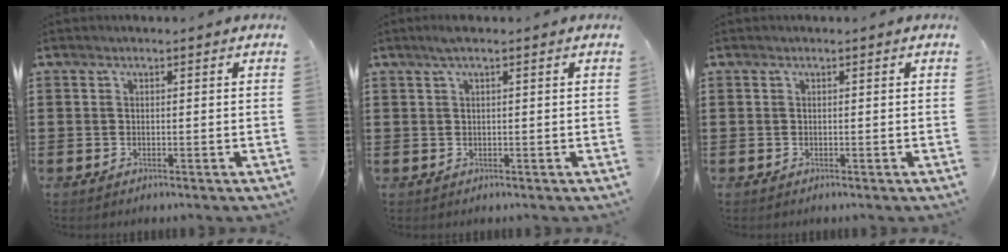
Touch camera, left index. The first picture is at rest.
{"total": 1.1, "force": [0.5, 0.0, 1.0], "torque": [-0.020, 0.001, 0.009]}
{"total": 0.0}